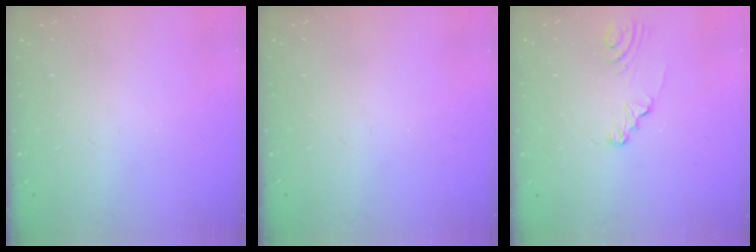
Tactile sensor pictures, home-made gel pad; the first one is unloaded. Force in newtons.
{"total": 0.0}
{"total": 2.5, "press": 2.5, "slide": 0.3}